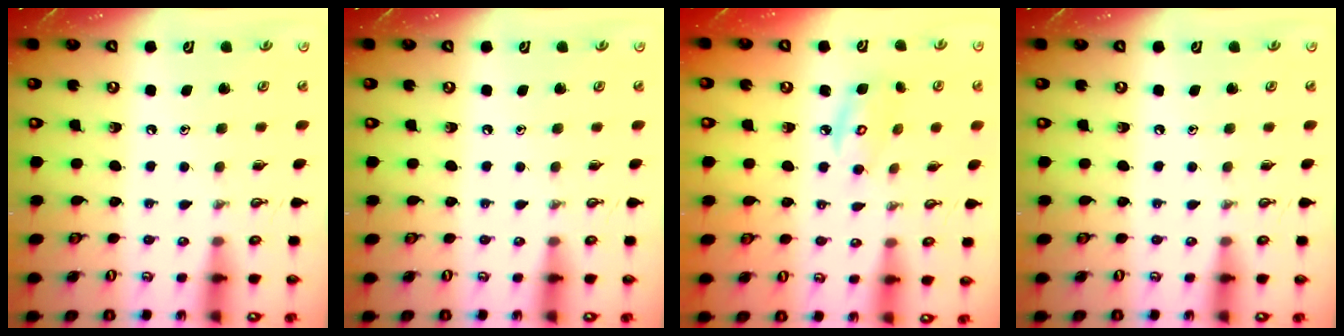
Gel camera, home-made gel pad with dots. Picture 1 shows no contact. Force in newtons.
{"total": 0.0}
{"total": 4.9, "press": 4.9, "slide": 0.2}
{"total": 0.0}